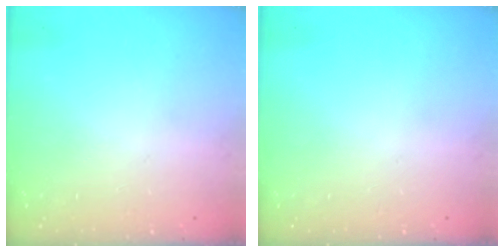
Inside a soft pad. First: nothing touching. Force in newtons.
{"total": 0.0}